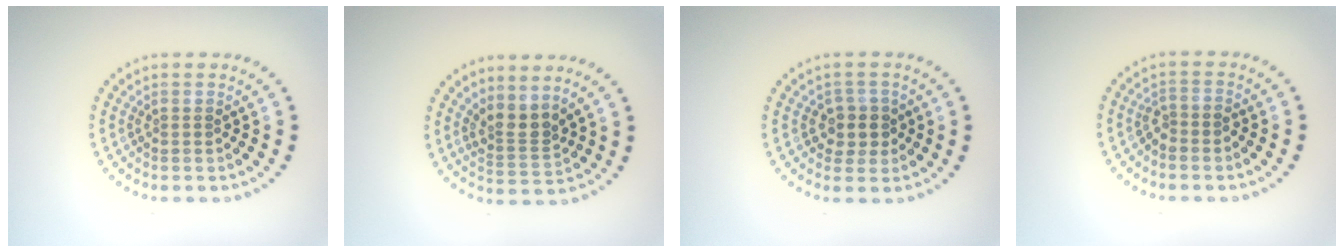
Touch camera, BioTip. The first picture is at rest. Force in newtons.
{"total": 2.6, "press": 1.9, "slide": 1.8}
{"total": 2.3, "press": 2.1, "slide": 1.1}
{"total": 1.4, "press": 1.1, "slide": 0.9}